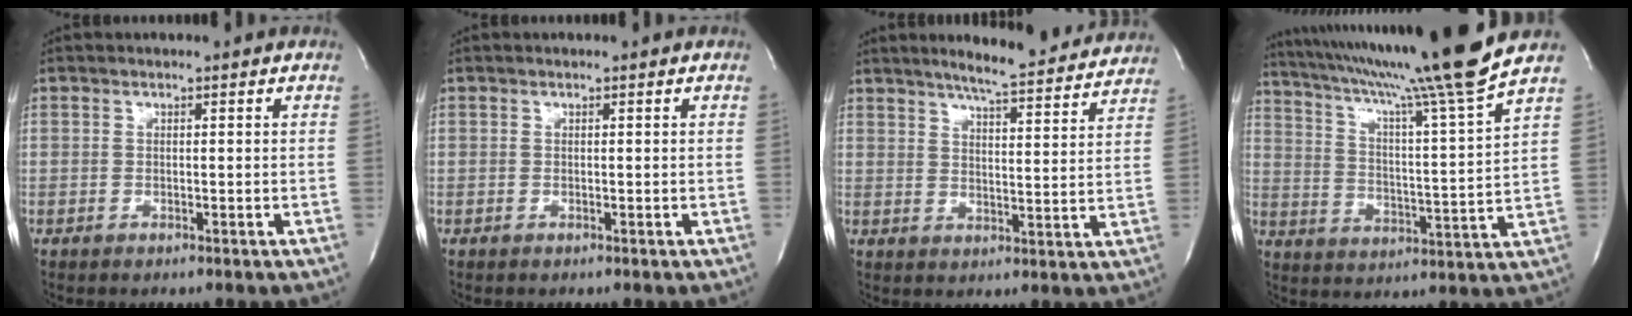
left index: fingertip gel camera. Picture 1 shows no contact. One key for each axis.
{"total": 0.0}
{"total": 13.6, "fx": 12.4, "fy": 1.1, "fz": 5.4, "tx": -0.076, "ty": -0.010, "tz": 0.154}
{"total": 20.4, "fx": 17.1, "fy": -3.3, "fz": 10.6, "tx": -0.185, "ty": -0.040, "tz": 0.254}